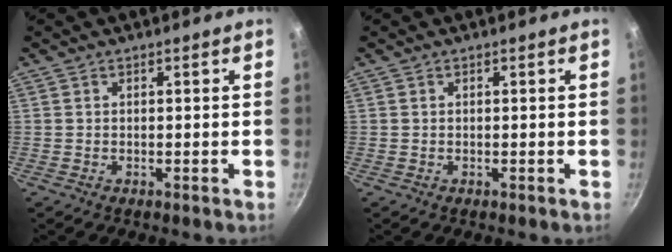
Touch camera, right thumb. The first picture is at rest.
{"total": 0.0}